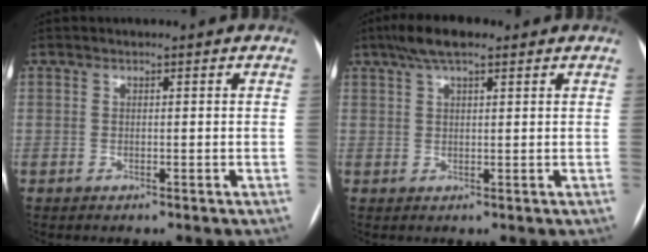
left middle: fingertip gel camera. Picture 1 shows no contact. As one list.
[{"total": 6.0, "force": [4.1, 1.5, 4.1], "torque": [-0.080, 0.026, 0.069]}]